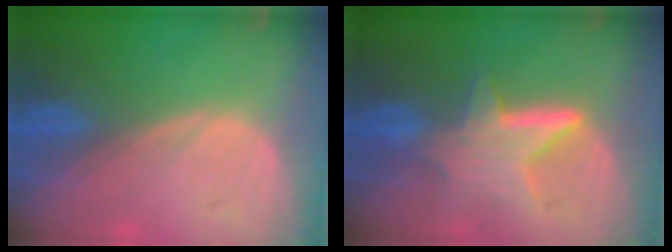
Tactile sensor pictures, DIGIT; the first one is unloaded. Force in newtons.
{"total": 6.3, "press": 6.3, "slide": 0.5}